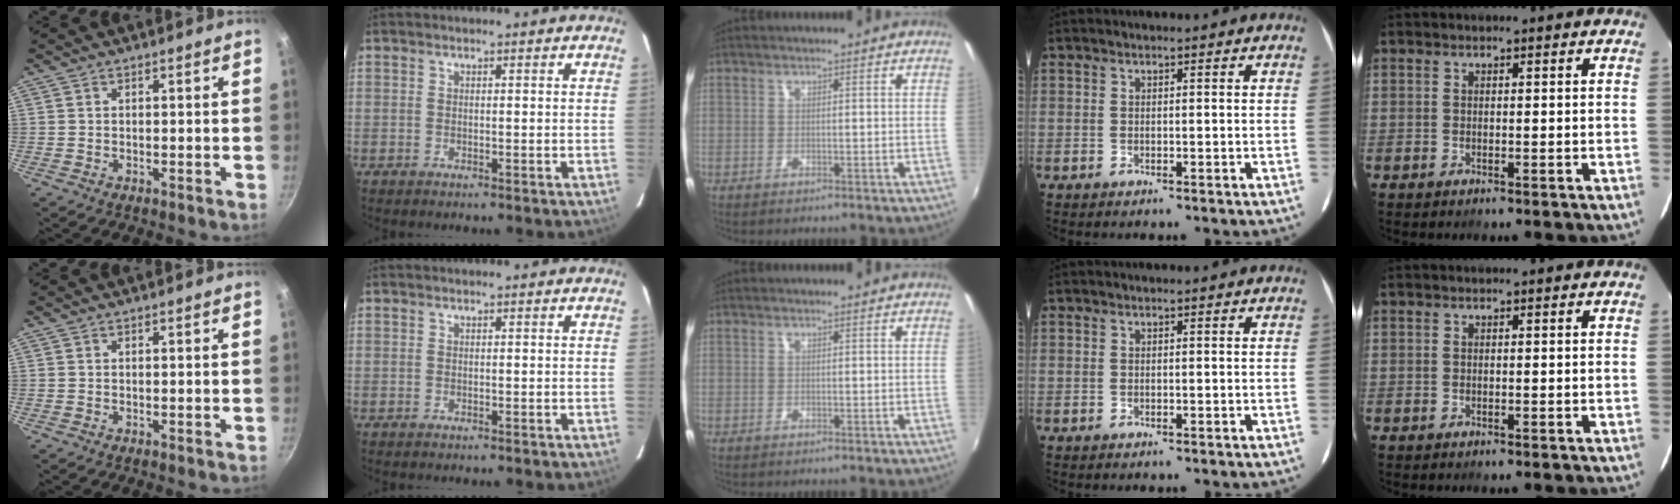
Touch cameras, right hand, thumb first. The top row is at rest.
{}